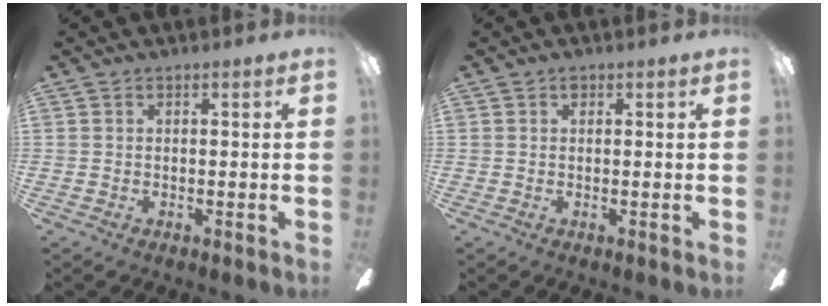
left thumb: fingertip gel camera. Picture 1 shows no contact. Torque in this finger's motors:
{"motor_torque": [0.08, 0.02, 0.31, -0.04, 0.00]}